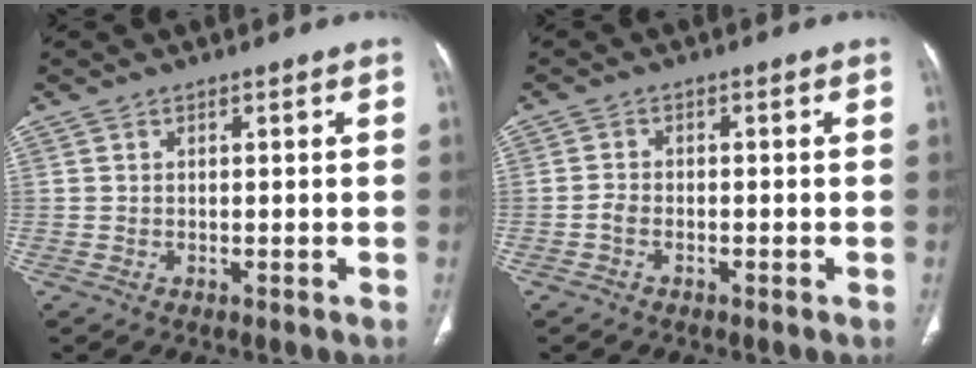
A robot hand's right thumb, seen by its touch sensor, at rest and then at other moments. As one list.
[{"total": 1.6, "force": [-0.8, 0.9, 0.9], "torque": [-0.020, 0.007, -0.019]}]